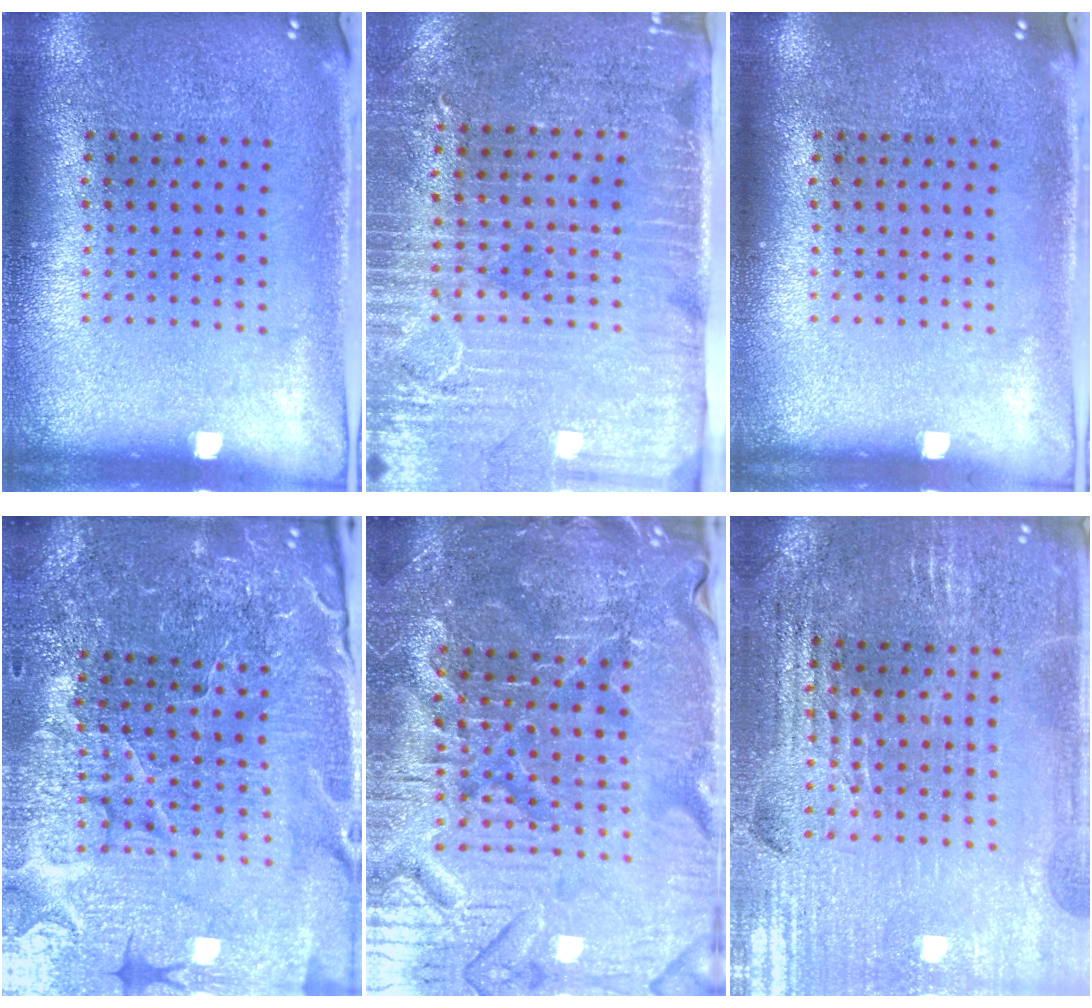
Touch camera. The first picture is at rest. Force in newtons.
{"total": 3.3, "press": 2.9, "slide": 1.6}
{"total": 0.0}
{"total": 5.3, "press": 5.0, "slide": 1.8}
{"total": 5.3, "press": 5.1, "slide": 1.4}
{"total": 2.9, "press": 2.9, "slide": 0.5}